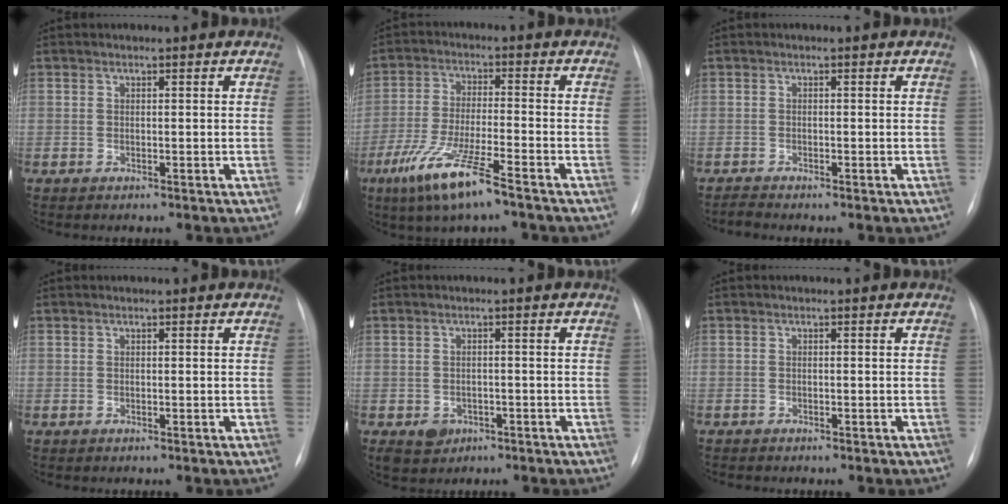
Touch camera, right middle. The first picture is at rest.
{"total": 10.0, "force": [-6.2, 0.6, 7.8], "torque": [-0.162, -0.023, -0.115]}
{"total": 0.8, "force": [-0.8, -0.1, 0.0], "torque": [-0.002, -0.003, -0.016]}
{"total": 0.0}
{"total": 3.4, "force": [-1.5, 2.8, 1.1], "torque": [-0.014, 0.003, -0.013]}
{"total": 1.2, "force": [-1.1, 0.5, 0.4], "torque": [-0.007, 0.001, -0.015]}